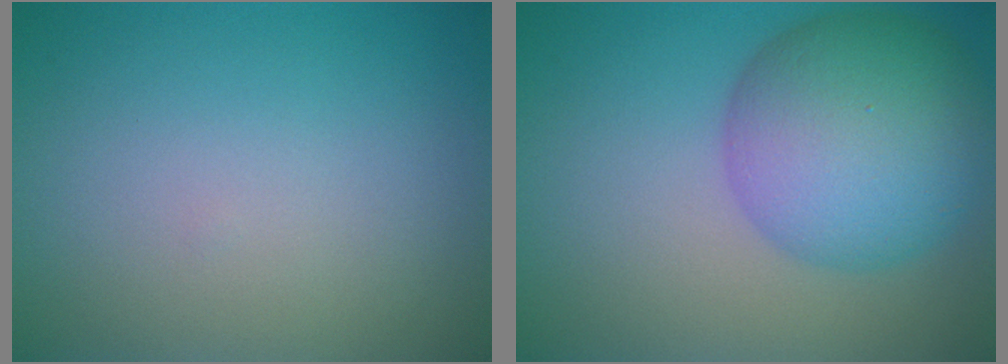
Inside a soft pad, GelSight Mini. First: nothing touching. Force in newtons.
{"total": 9.5, "press": 9.5, "slide": 0.2}